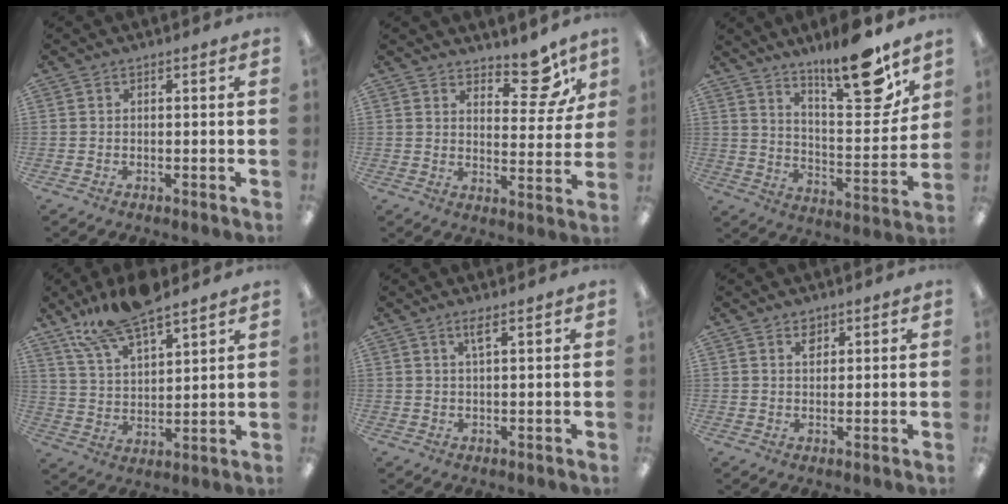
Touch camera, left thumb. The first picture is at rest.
{"total": 10.0, "force": [7.6, 4.1, 5.0], "torque": [-0.056, -0.050, 0.129]}
{"total": 17.3, "force": [13.4, 4.1, 10.2], "torque": [-0.154, -0.095, 0.216]}
{"total": 14.1, "force": [11.1, 4.8, 7.3], "torque": [-0.136, -0.053, 0.198]}
{"total": 2.7, "force": [1.8, 0.3, 2.0], "torque": [-0.046, 0.002, 0.029]}
{"total": 2.4, "force": [1.8, 1.5, 0.8], "torque": [-0.003, -0.007, 0.030]}